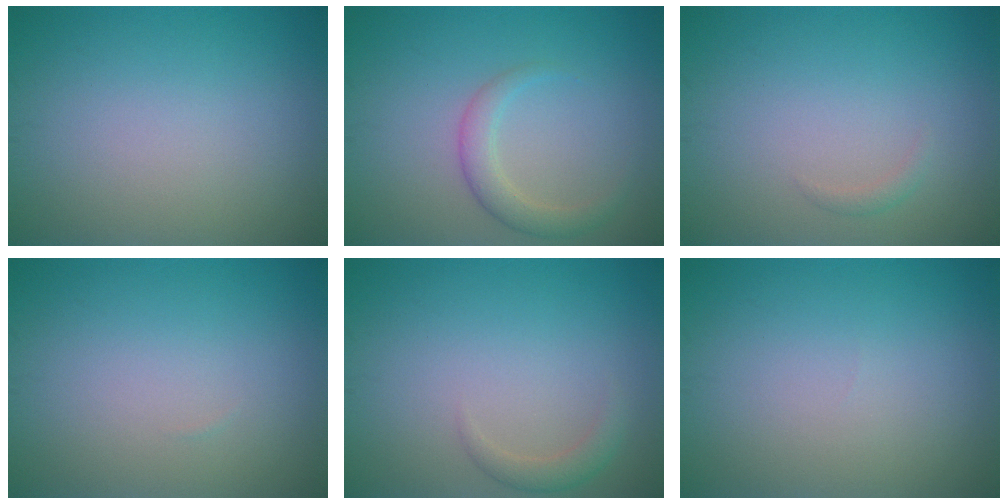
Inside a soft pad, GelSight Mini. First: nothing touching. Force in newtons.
{"total": 2.4, "press": 2.4, "slide": 0.1}
{"total": 0.7, "press": 0.7, "slide": 0.1}
{"total": 0.0}
{"total": 1.5, "press": 1.5, "slide": 0.2}
{"total": 0.0}